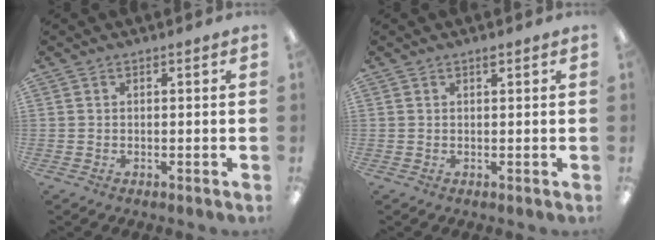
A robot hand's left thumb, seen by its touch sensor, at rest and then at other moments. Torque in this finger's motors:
{"motor_torque": [0.13, -0.37, 0.84, 0.19, 0.00]}